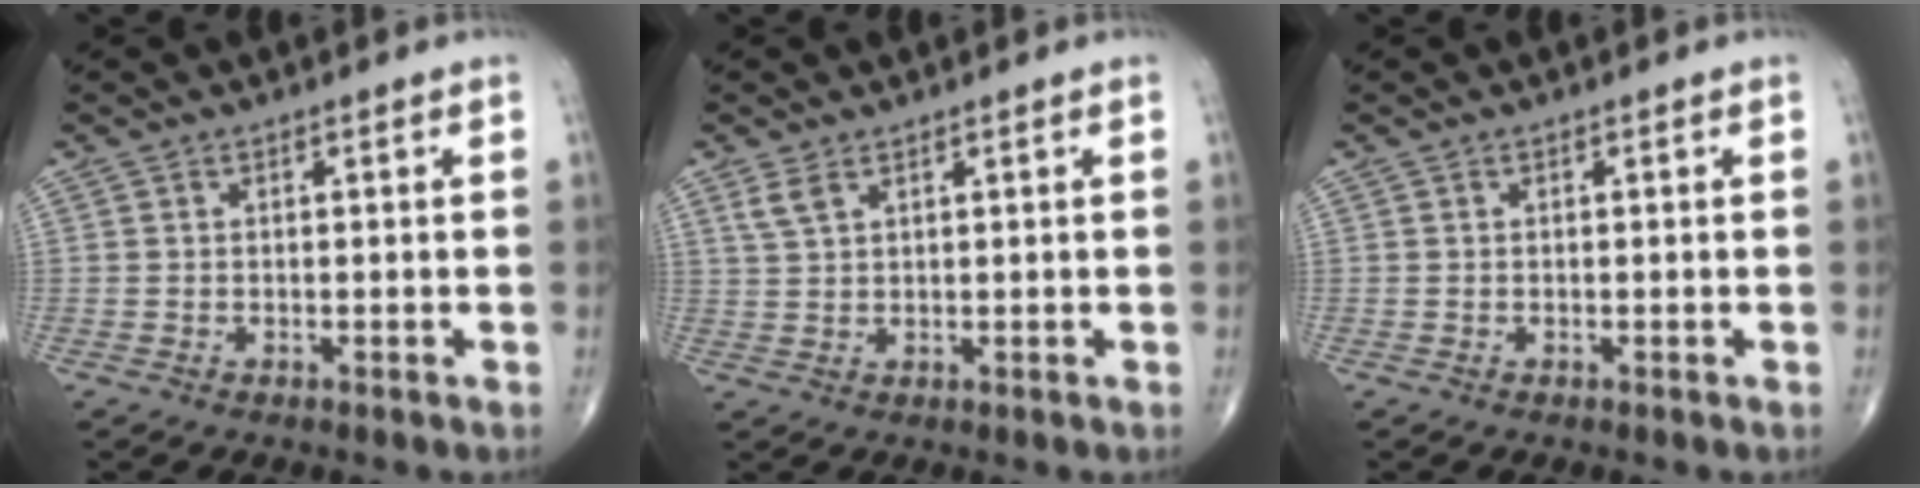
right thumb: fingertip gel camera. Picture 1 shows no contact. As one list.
[{"total": 2.6, "force": [1.7, 1.2, 1.7], "torque": [-0.039, 0.002, 0.044]}, {"total": 0.0}]